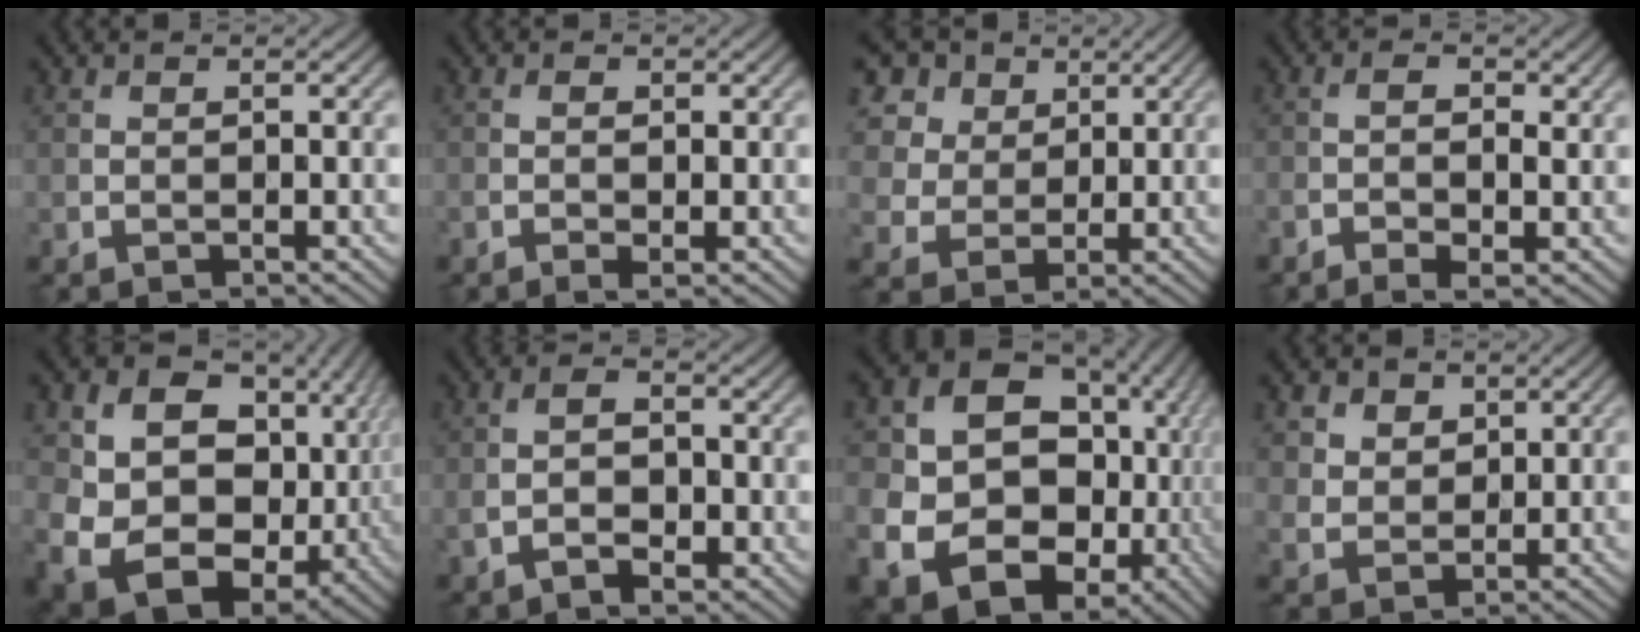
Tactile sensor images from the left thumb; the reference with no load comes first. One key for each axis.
{"total": 1.6, "fx": -0.4, "fy": 0.7, "fz": 1.4, "tx": -0.025, "ty": -0.001, "tz": -0.008}
{"total": 11.8, "fx": 5.1, "fy": 9.3, "fz": 5.3, "tx": -0.196, "ty": 0.025, "tz": 0.111}
{"total": 3.9, "fx": -1.2, "fy": 1.3, "fz": 3.5, "tx": -0.068, "ty": -0.003, "tz": -0.022}
{"total": 16.1, "fx": 0.7, "fy": 11.9, "fz": 10.8, "tx": -0.200, "ty": -0.025, "tz": 0.046}
{"total": 4.3, "fx": -1.3, "fy": 2.4, "fz": 3.4, "tx": -0.069, "ty": -0.003, "tz": -0.024}
{"total": 19.2, "fx": -2.2, "fy": 16.0, "fz": 10.2, "tx": -0.204, "ty": -0.038, "tz": -0.016}
{"total": 4.8, "fx": 2.7, "fy": 3.6, "fz": 1.7, "tx": -0.066, "ty": -0.012, "tz": 0.062}